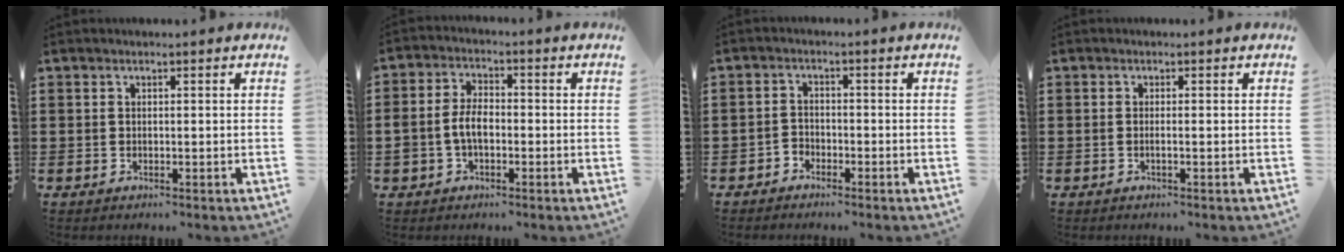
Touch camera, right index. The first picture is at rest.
{"total": 3.2, "force": [-0.5, 2.0, 2.5], "torque": [-0.055, 0.001, -0.013]}
{"total": 2.0, "force": [-1.8, 0.9, -0.1], "torque": [-0.005, 0.002, -0.040]}
{"total": 0.8, "force": [-0.3, 0.0, 0.7], "torque": [-0.014, -0.004, -0.005]}